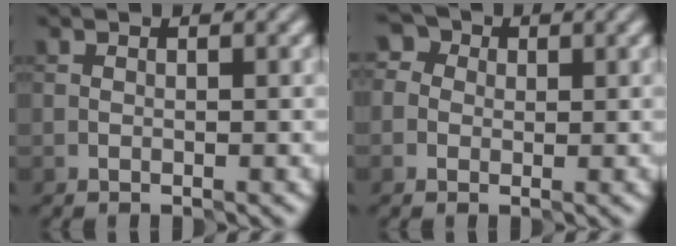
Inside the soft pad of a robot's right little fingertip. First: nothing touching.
{"total": 2.9, "force": [0.9, 2.5, 1.1], "torque": [-0.001, 0.015, -0.011]}